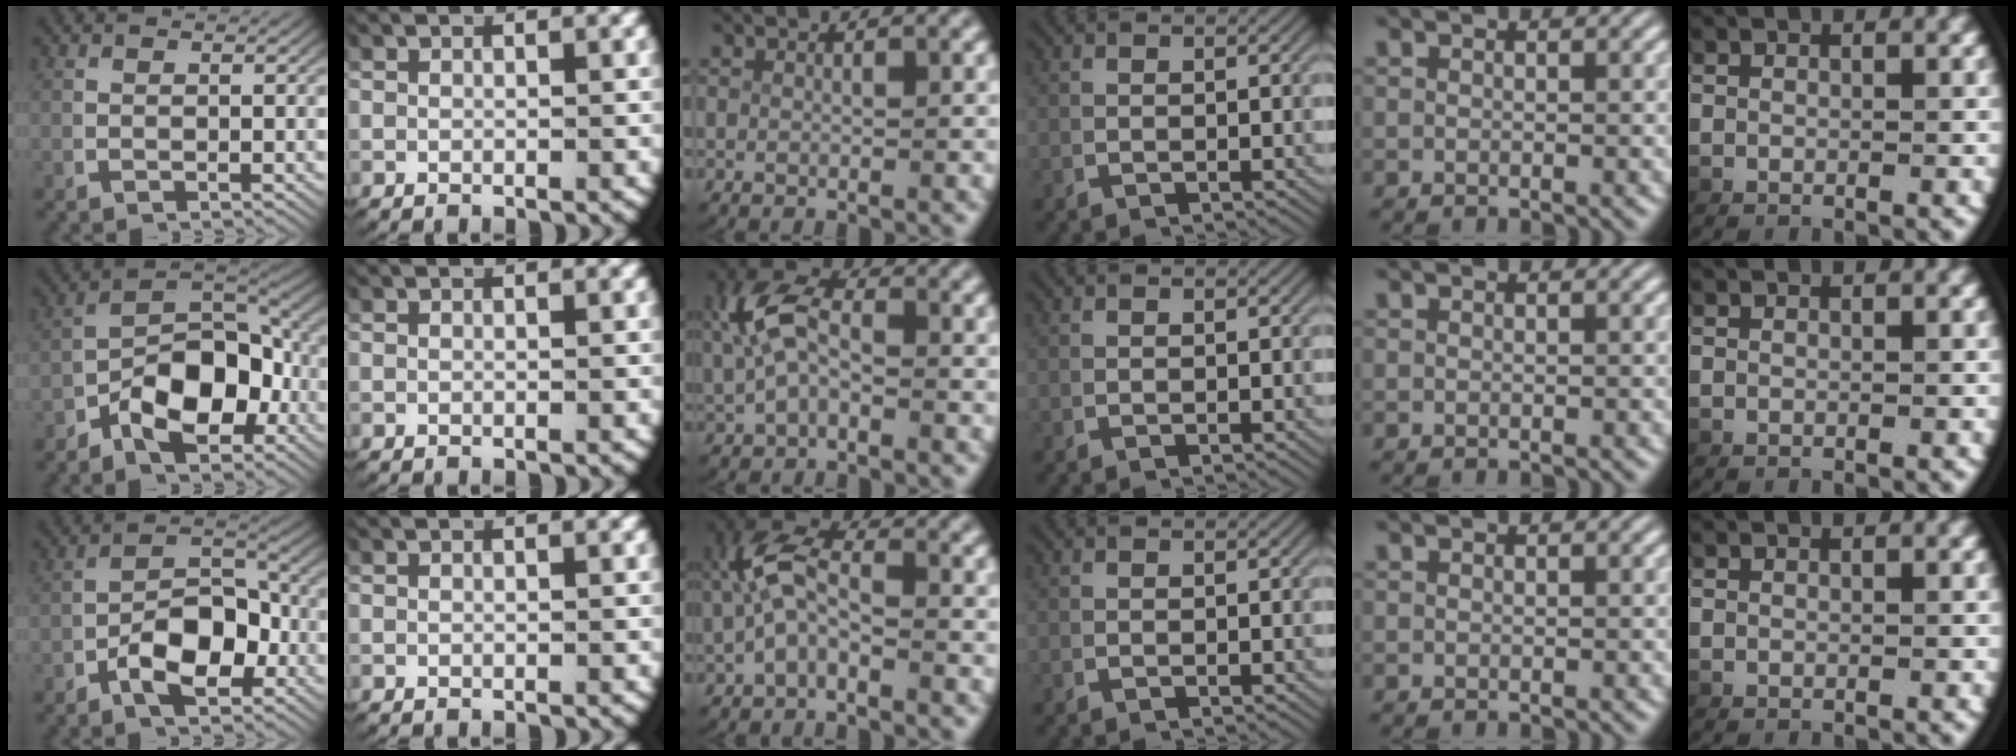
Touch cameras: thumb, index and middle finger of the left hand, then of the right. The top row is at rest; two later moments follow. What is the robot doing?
{"motion": "lift_and_place", "object": "fork"}